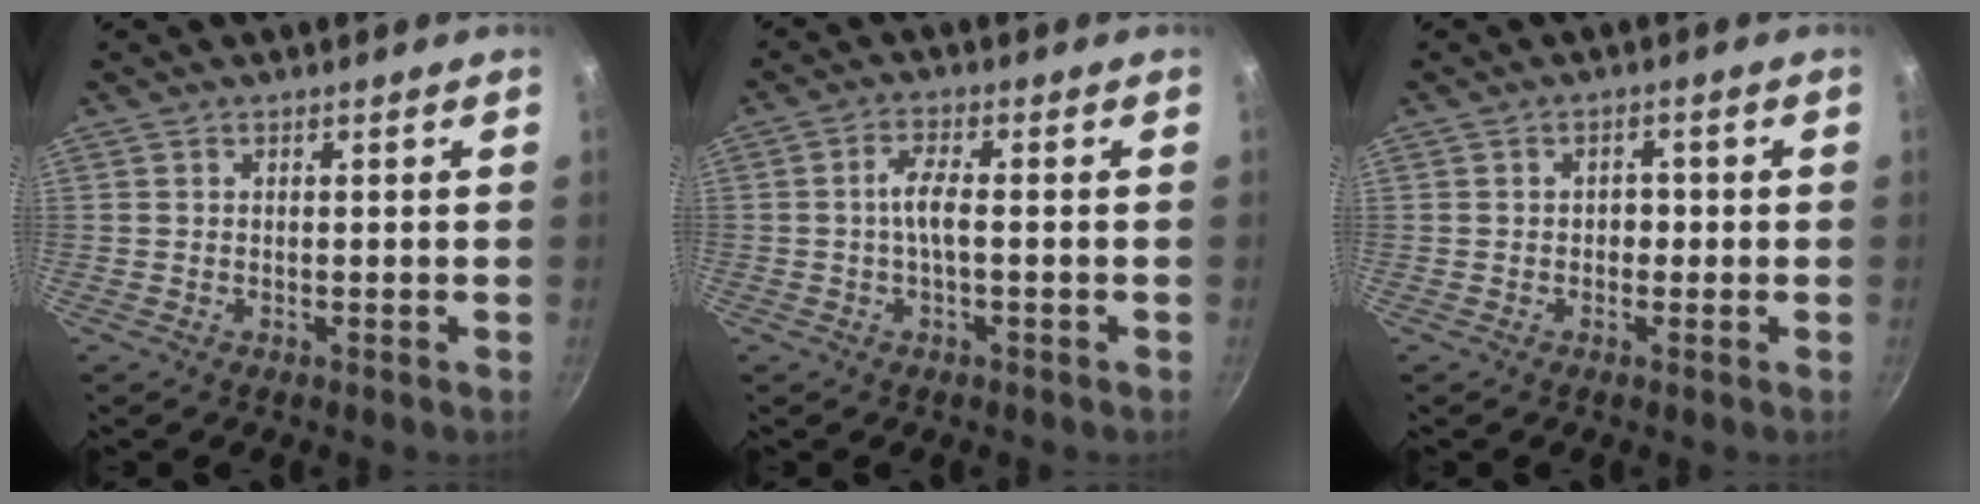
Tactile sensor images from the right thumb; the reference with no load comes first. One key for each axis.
{"total": 4.0, "fx": -0.6, "fy": 1.3, "fz": 3.7, "tx": -0.084, "ty": 0.014, "tz": -0.016}
{"total": 2.1, "fx": -0.3, "fy": 1.7, "fz": 1.2, "tx": -0.003, "ty": 0.008, "tz": -0.007}